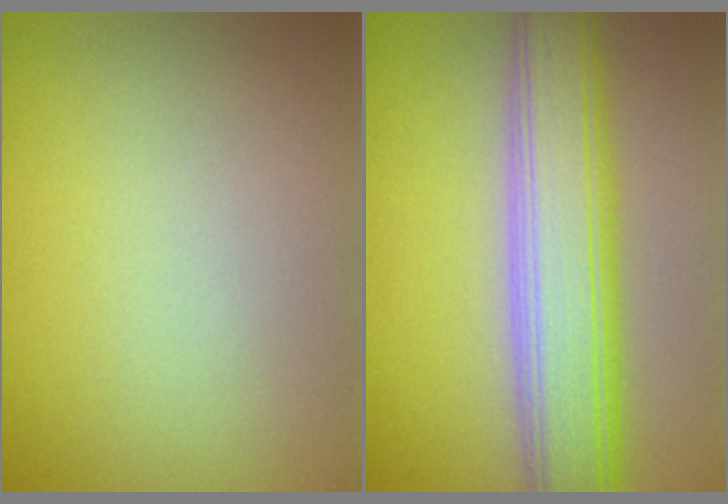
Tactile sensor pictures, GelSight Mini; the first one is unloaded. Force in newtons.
{"total": 7.9, "press": 7.9, "slide": 0.2}